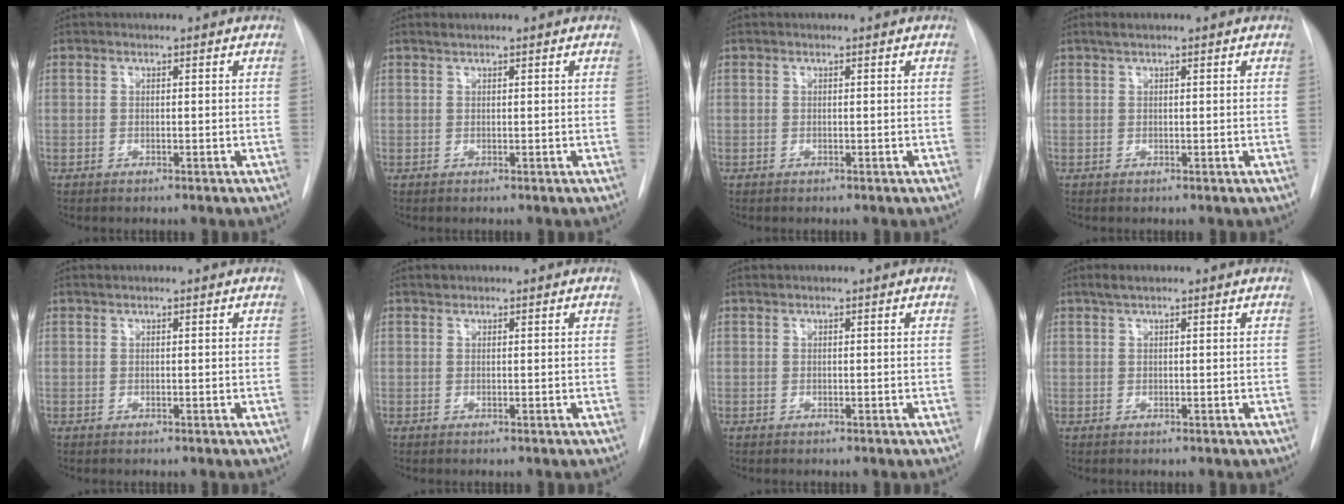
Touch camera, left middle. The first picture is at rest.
{"total": 0.6, "force": [0.6, 0.0, 0.2], "torque": [-0.009, 0.003, 0.014]}
{"total": 0.0}
{"total": 1.2, "force": [0.9, 0.1, 0.8], "torque": [-0.020, 0.009, 0.019]}
{"total": 0.0}
{"total": 0.6, "force": [0.6, 0.3, 0.0], "torque": [-0.003, 0.002, 0.009]}
{"total": 0.0}
{"total": 1.6, "force": [1.2, 0.2, 1.1], "torque": [-0.028, 0.008, 0.024]}